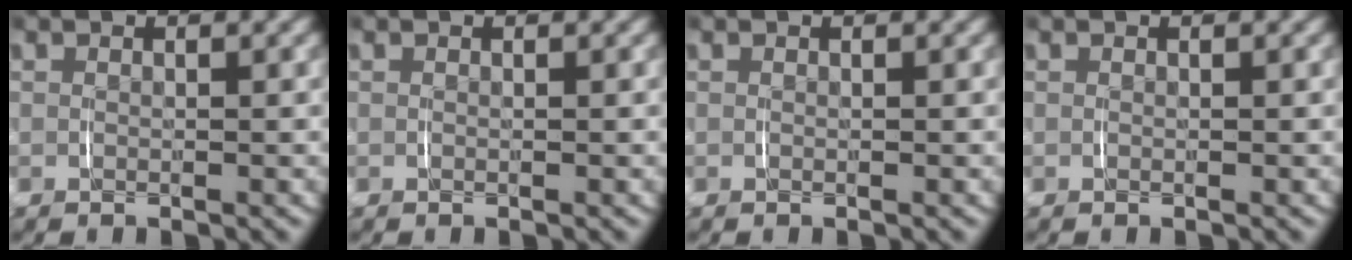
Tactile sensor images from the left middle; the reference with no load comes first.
{"total": 0.0}
{"total": 0.0}
{"total": 0.0}